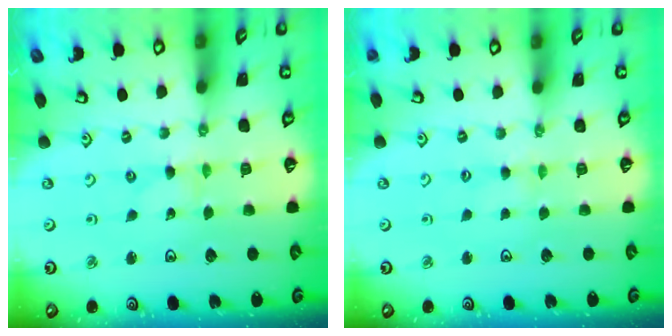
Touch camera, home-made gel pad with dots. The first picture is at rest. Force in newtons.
{"total": 1.5, "press": 1.5, "slide": 0.3}